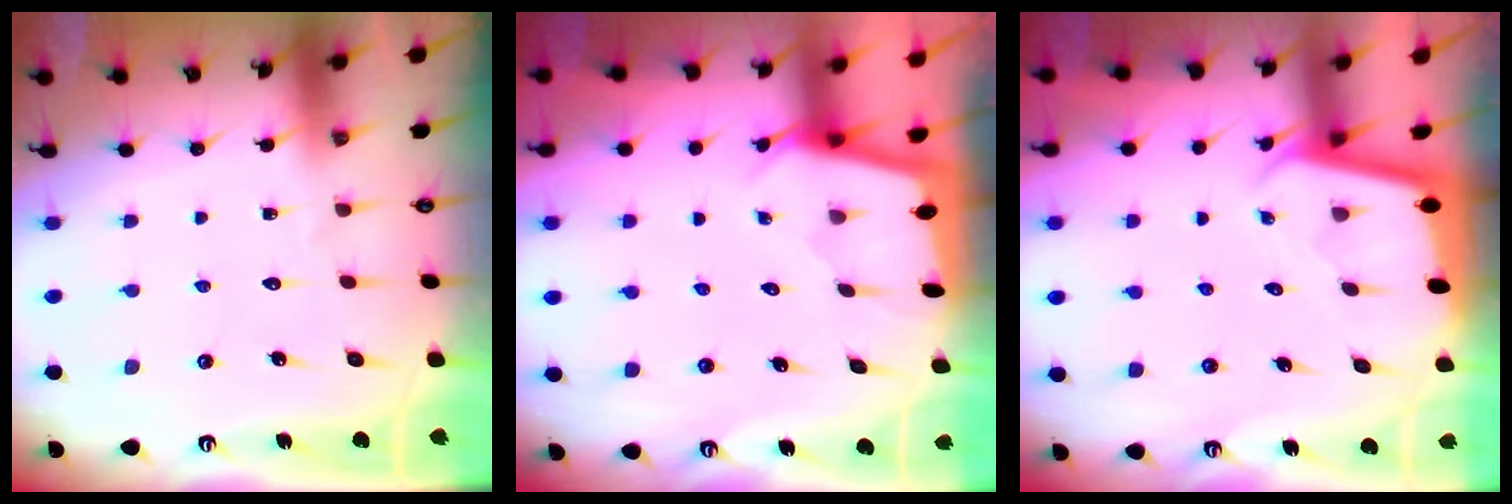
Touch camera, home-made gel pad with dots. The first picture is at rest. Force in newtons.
{"total": 1.7, "press": 1.7, "slide": 0.2}
{"total": 1.9, "press": 1.9, "slide": 0.0}